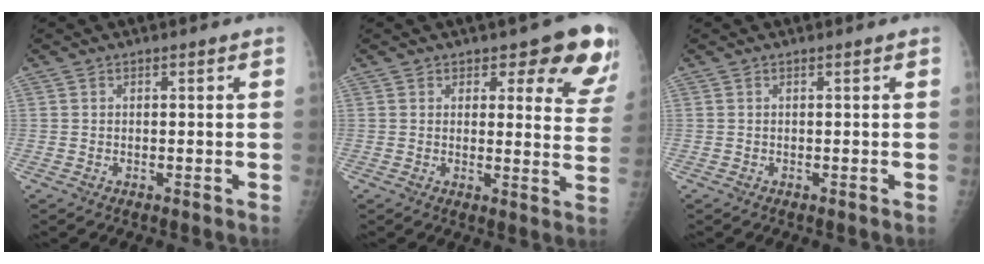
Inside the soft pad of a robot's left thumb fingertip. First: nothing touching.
{"total": 10.7, "force": [7.7, 5.1, 5.4], "torque": [-0.008, -0.044, 0.065]}
{"total": 0.0}